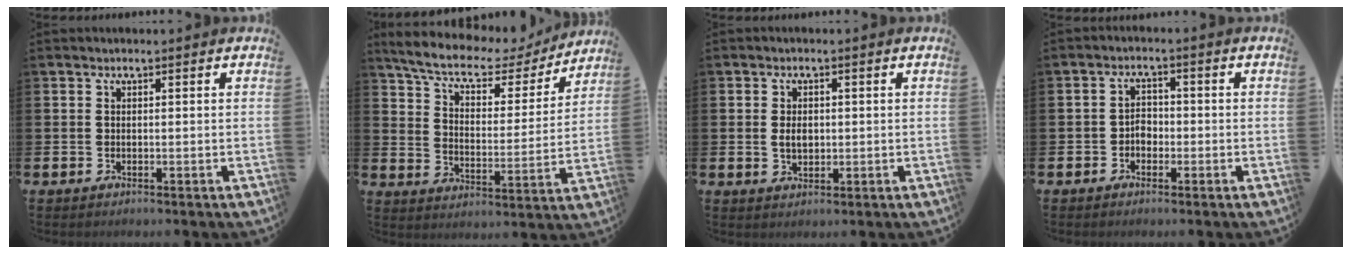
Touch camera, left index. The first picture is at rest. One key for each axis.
{"total": 8.1, "fx": 7.1, "fy": 2.5, "fz": 3.1, "tx": -0.081, "ty": -0.054, "tz": 0.115}
{"total": 2.6, "fx": 0.2, "fy": 1.8, "fz": 1.9, "tx": -0.018, "ty": -0.001, "tz": -0.002}
{"total": 2.2, "fx": -1.1, "fy": 1.7, "fz": 1.0, "tx": -0.016, "ty": 0.006, "tz": -0.027}